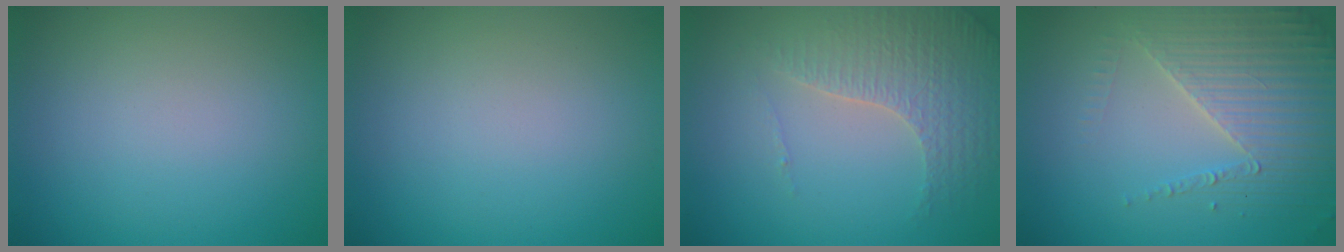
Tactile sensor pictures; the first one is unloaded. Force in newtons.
{"total": 0.0}
{"total": 4.4, "press": 3.3, "slide": 2.9}
{"total": 4.1, "press": 3.7, "slide": 1.8}